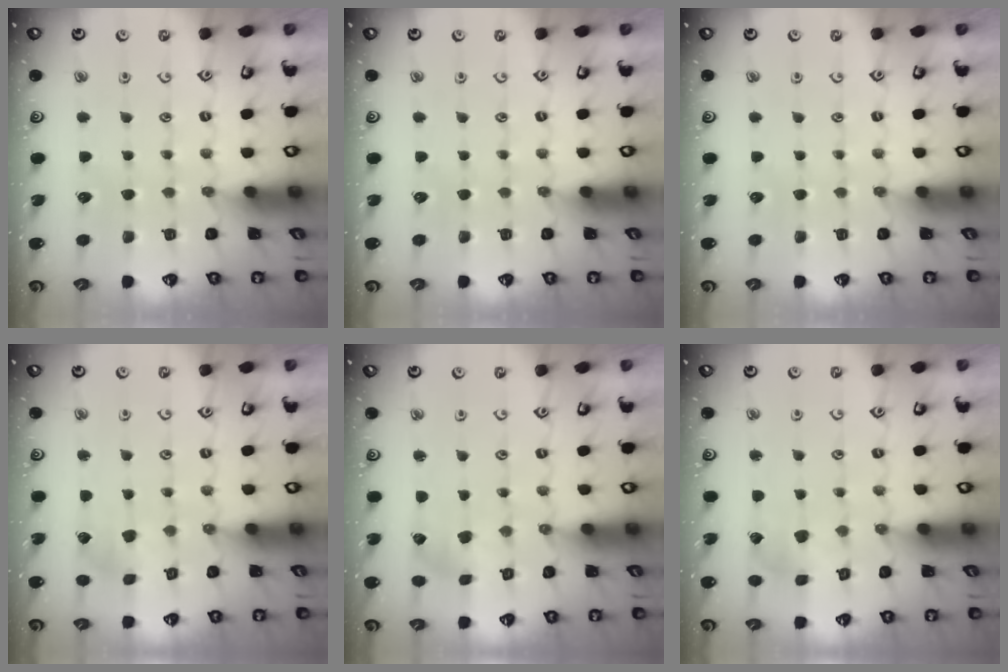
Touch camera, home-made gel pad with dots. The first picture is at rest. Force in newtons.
{"total": 0.0}
{"total": 0.0}
{"total": 2.5, "press": 2.5, "slide": 0.2}
{"total": 1.2, "press": 1.2, "slide": 0.2}
{"total": 2.7, "press": 2.7, "slide": 0.2}